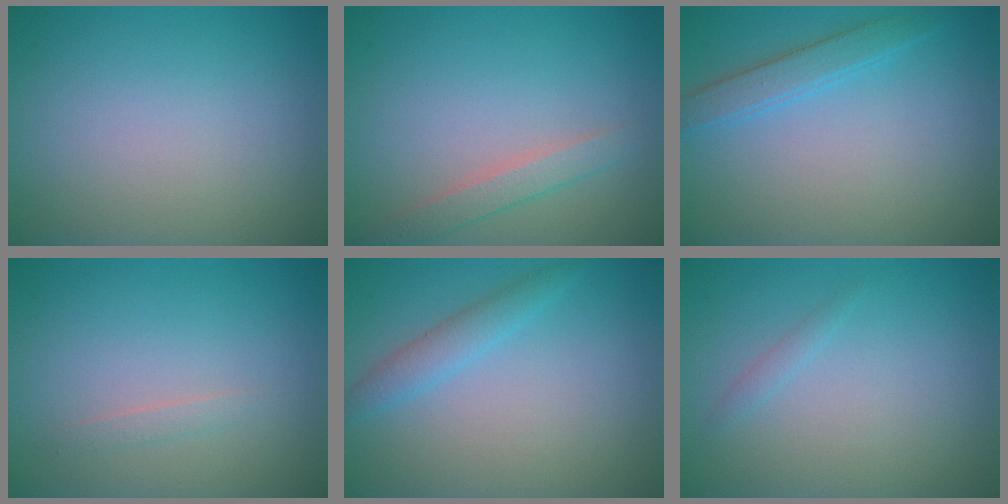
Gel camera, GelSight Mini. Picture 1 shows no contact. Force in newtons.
{"total": 1.9, "press": 1.9, "slide": 0.0}
{"total": 2.2, "press": 2.2, "slide": 0.1}
{"total": 0.7, "press": 0.7, "slide": 0.1}
{"total": 2.0, "press": 2.0, "slide": 0.2}
{"total": 0.7, "press": 0.7, "slide": 0.0}